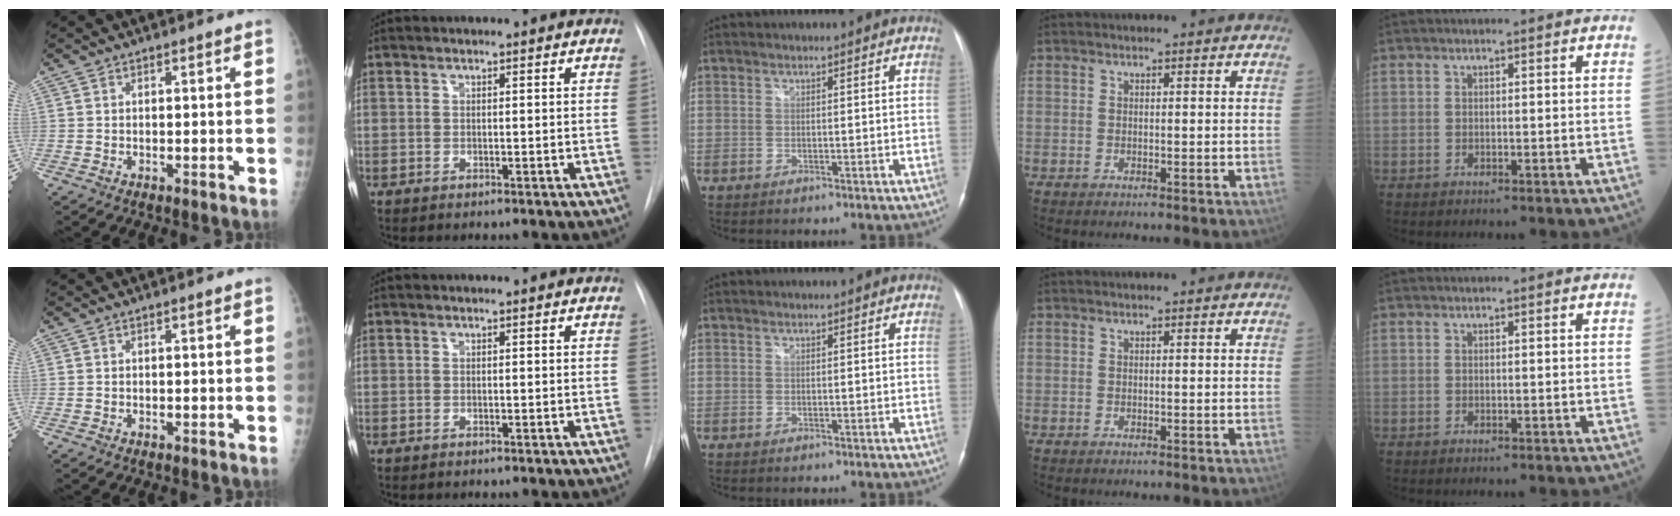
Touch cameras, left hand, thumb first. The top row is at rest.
{}